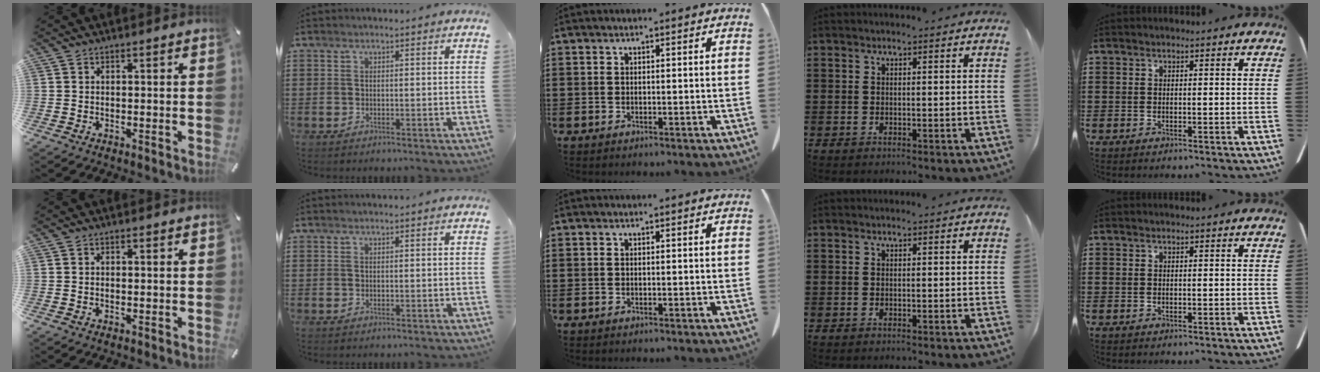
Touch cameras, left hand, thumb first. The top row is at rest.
{"thumb": {"total": 0.6, "force": [0.0, 0.4, 0.5], "torque": [-0.009, 0.001, 0.000]}}